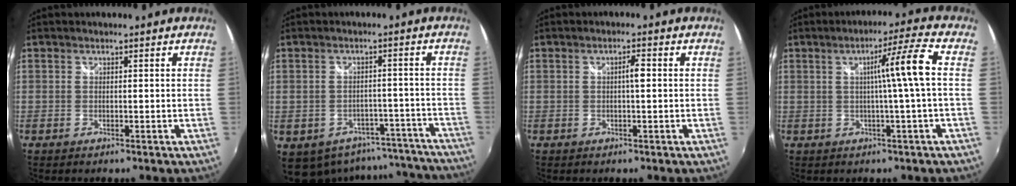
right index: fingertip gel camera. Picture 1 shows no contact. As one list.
[{"total": 15.4, "force": [-12.6, 7.8, 4.1], "torque": [-0.079, 0.029, -0.129]}, {"total": 1.9, "force": [0.0, 0.4, 1.8], "torque": [-0.030, 0.004, -0.001]}, {"total": 7.4, "force": [0.2, -1.8, 7.2], "torque": [-0.107, 0.011, 0.007]}]